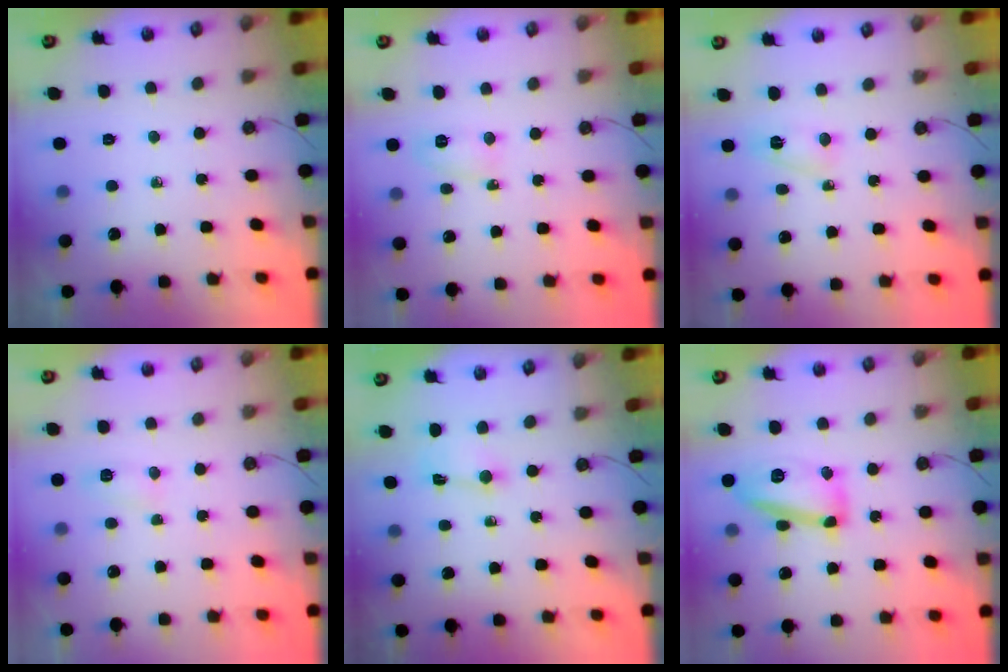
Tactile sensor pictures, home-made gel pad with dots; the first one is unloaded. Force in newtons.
{"total": 3.9, "press": 3.7, "slide": 1.4}
{"total": 3.2, "press": 3.1, "slide": 0.3}
{"total": 6.5, "press": 6.5, "slide": 0.7}
{"total": 1.3, "press": 1.2, "slide": 0.5}
{"total": 14.1, "press": 14.1, "slide": 1.1}